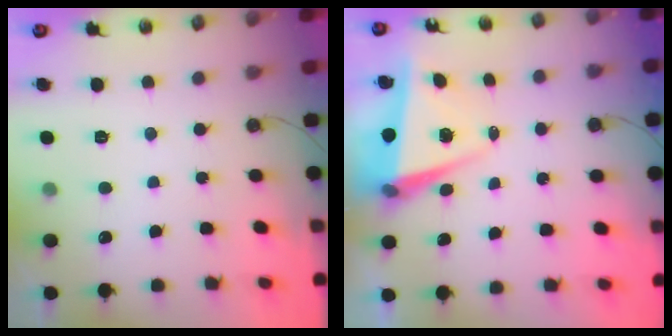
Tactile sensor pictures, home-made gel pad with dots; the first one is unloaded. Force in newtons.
{"total": 5.6, "press": 5.1, "slide": 2.3}